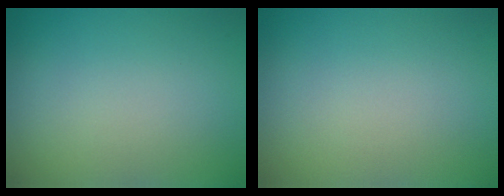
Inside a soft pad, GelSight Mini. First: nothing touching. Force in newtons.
{"total": 0.0}